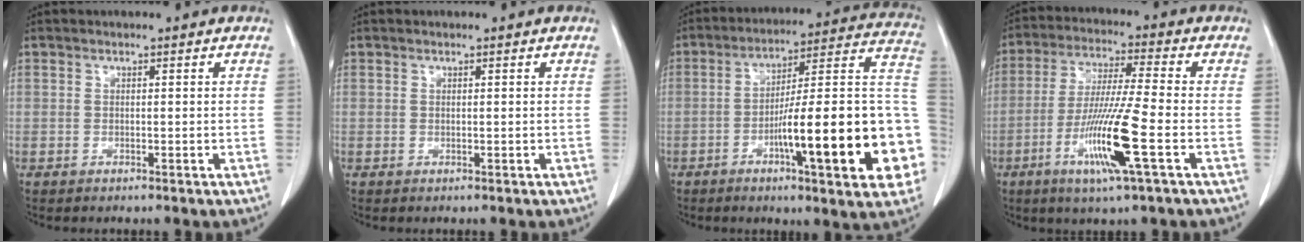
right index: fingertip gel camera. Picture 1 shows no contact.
{"total": 0.0}
{"total": 23.7, "force": [-6.7, 2.6, 22.6], "torque": [-0.235, 0.020, -0.091]}
{"total": 12.3, "force": [-4.5, -0.7, 11.5], "torque": [-0.225, -0.021, -0.089]}